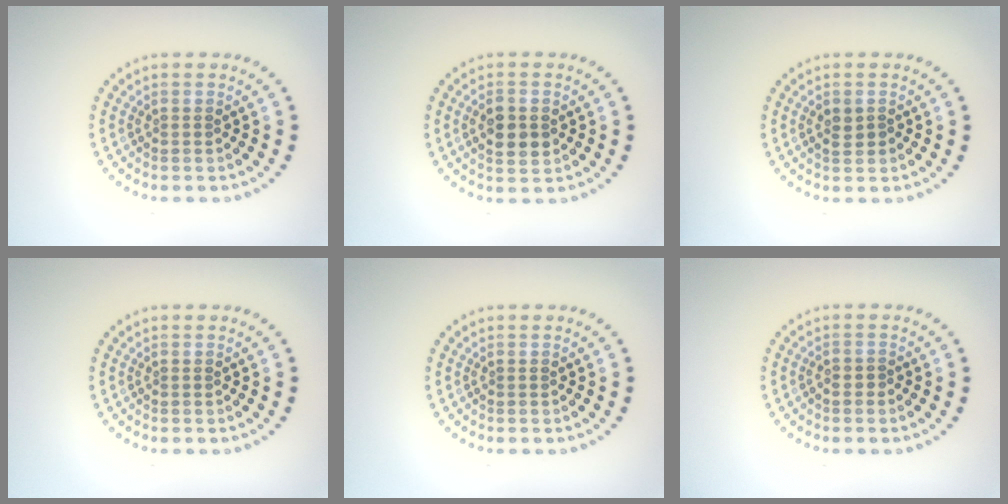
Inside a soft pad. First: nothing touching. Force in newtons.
{"total": 3.1, "press": 3.1, "slide": 0.3}
{"total": 1.5, "press": 1.5, "slide": 0.1}
{"total": 0.0}
{"total": 0.0}
{"total": 0.5, "press": 0.4, "slide": 0.4}